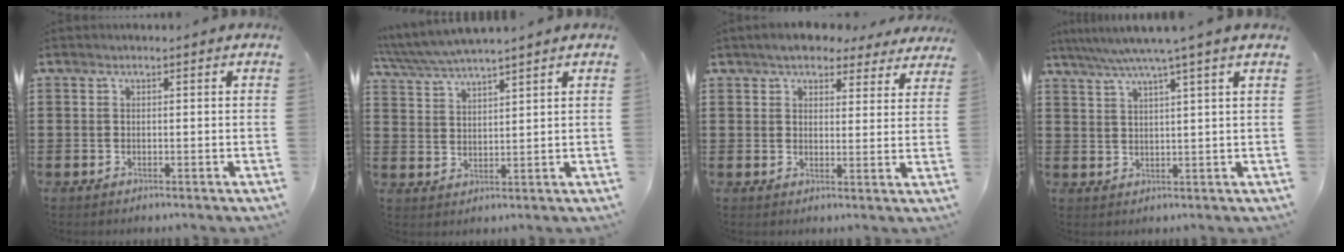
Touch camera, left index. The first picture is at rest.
{"total": 4.6, "force": [4.3, -0.2, 1.5], "torque": [-0.044, -0.019, 0.076]}
{"total": 5.0, "force": [4.6, 1.3, 1.5], "torque": [-0.038, -0.009, 0.083]}
{"total": 5.3, "force": [4.0, -1.1, 3.3], "torque": [-0.075, -0.014, 0.066]}